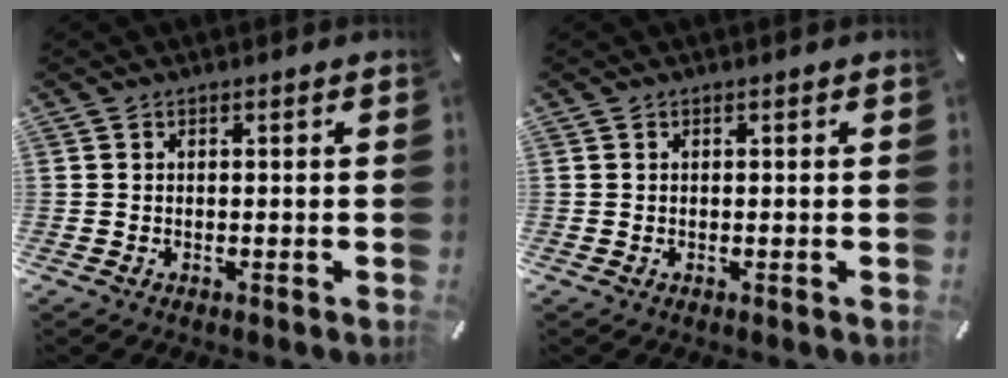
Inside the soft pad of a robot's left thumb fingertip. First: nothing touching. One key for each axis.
{"total": 0.0}